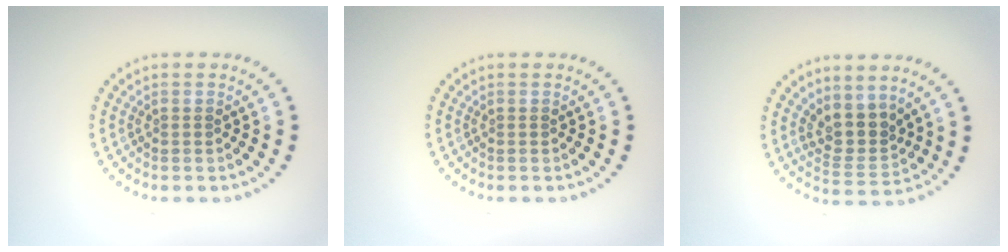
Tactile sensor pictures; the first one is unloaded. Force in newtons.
{"total": 0.0}
{"total": 3.3, "press": 2.5, "slide": 2.1}